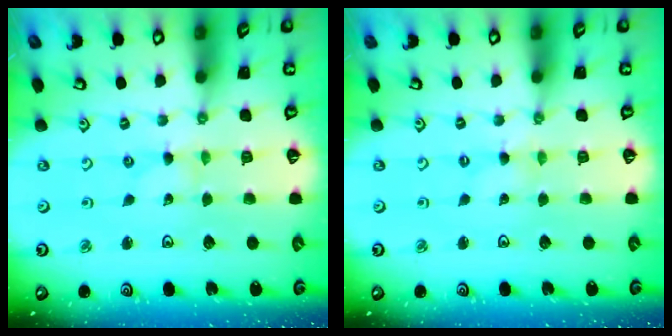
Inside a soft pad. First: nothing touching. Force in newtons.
{"total": 0.0}